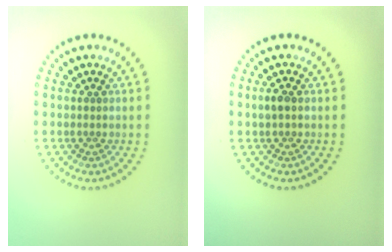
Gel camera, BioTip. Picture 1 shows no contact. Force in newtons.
{"total": 1.1, "press": 1.1, "slide": 0.0}